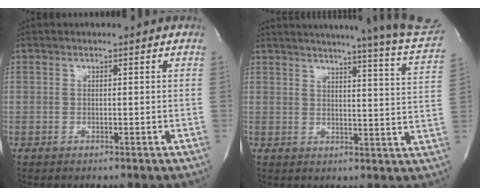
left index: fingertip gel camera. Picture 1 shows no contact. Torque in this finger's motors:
{"motor_torque": [0.30, -0.46, 0.39, 0.10]}